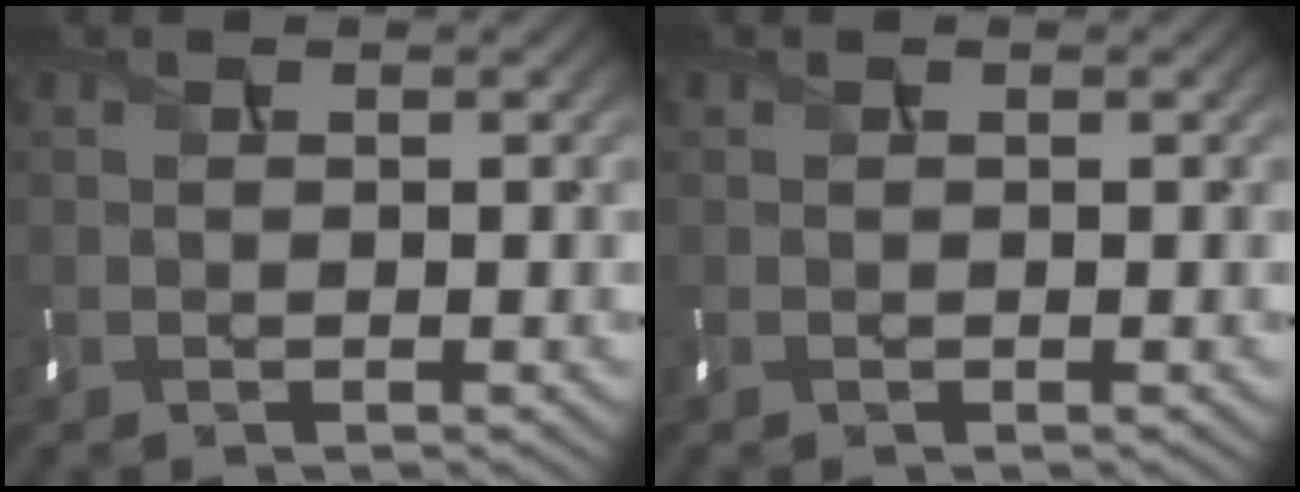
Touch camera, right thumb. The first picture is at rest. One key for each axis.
{"total": 0.0}